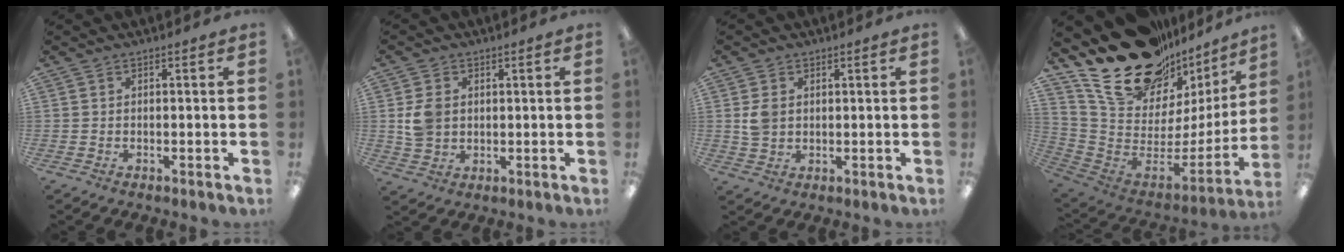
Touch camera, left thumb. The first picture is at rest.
{"total": 6.0, "force": [1.1, 5.0, 3.1], "torque": [-0.055, 0.004, 0.021]}
{"total": 4.0, "force": [1.1, 3.3, 2.0], "torque": [-0.036, 0.002, 0.020]}
{"total": 26.4, "force": [19.4, 12.4, 12.9], "torque": [-0.202, -0.133, 0.362]}